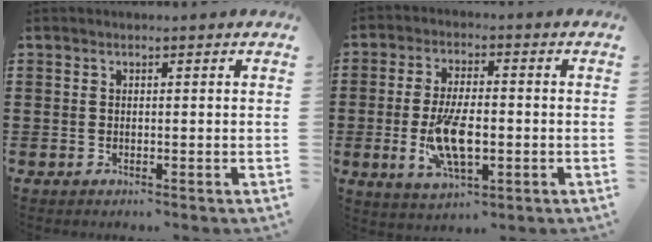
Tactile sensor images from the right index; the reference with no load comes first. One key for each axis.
{"total": 9.4, "fx": -2.1, "fy": 4.0, "fz": 8.2, "tx": -0.177, "ty": -0.007, "tz": -0.039}